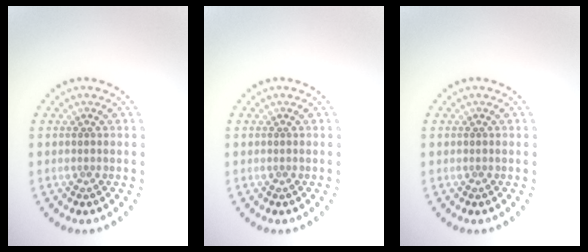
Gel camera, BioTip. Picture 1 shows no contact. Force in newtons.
{"total": 0.0}
{"total": 0.0}